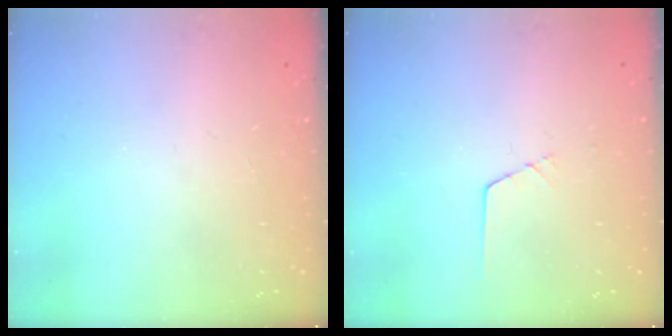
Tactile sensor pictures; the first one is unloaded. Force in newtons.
{"total": 1.4, "press": 1.4, "slide": 0.1}